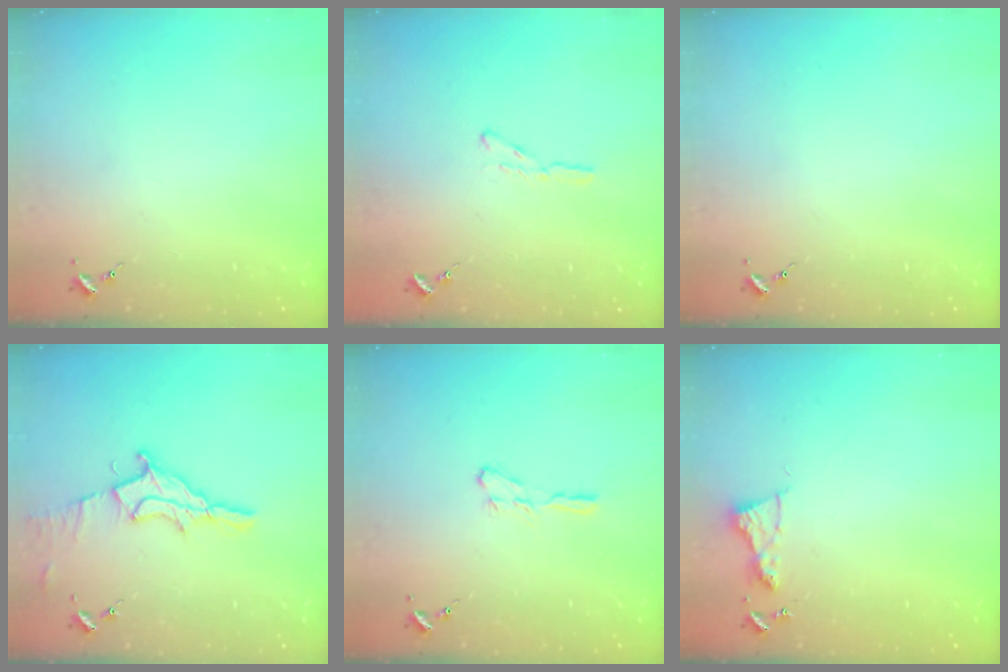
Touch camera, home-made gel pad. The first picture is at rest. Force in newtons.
{"total": 3.4, "press": 3.3, "slide": 0.3}
{"total": 0.0}
{"total": 12.1, "press": 12.0, "slide": 1.0}
{"total": 4.2, "press": 4.2, "slide": 0.1}
{"total": 6.4, "press": 6.3, "slide": 0.7}